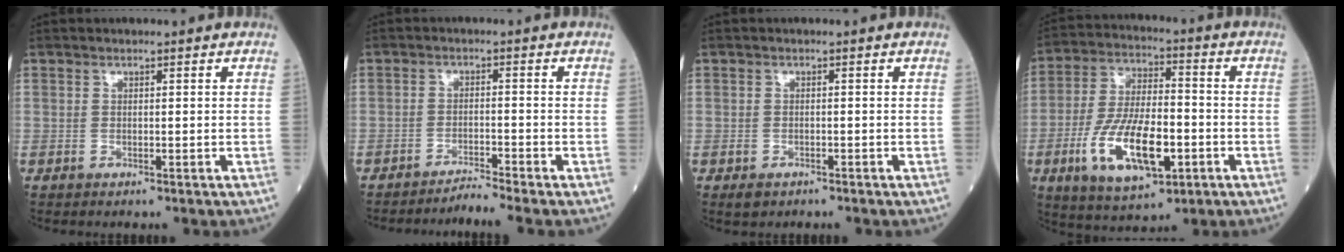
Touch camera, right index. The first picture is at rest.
{"total": 3.1, "force": [-2.6, -1.7, -0.1], "torque": [0.000, -0.012, -0.047]}
{"total": 1.3, "force": [-0.7, 1.0, 0.5], "torque": [-0.011, 0.002, -0.007]}
{"total": 14.6, "force": [-4.6, 5.4, 12.7], "torque": [-0.258, -0.006, -0.075]}